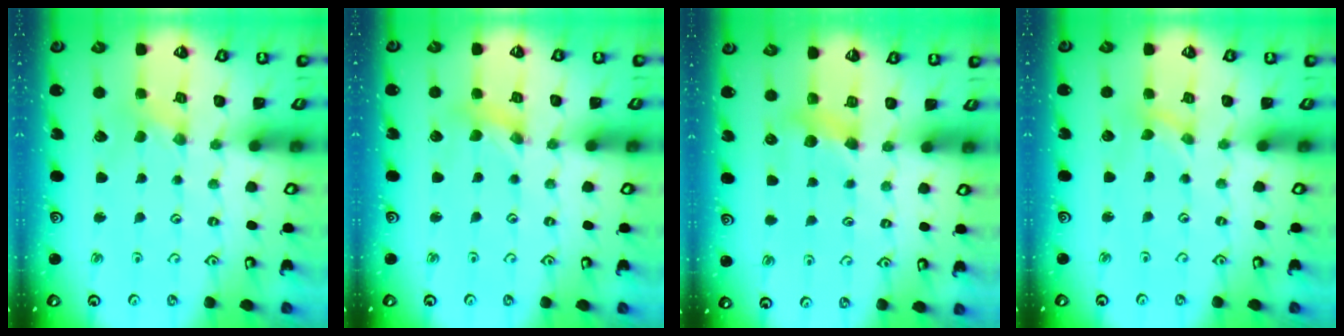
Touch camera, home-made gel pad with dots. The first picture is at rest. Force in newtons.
{"total": 2.7, "press": 2.7, "slide": 0.3}
{"total": 5.2, "press": 5.1, "slide": 0.6}
{"total": 0.0}